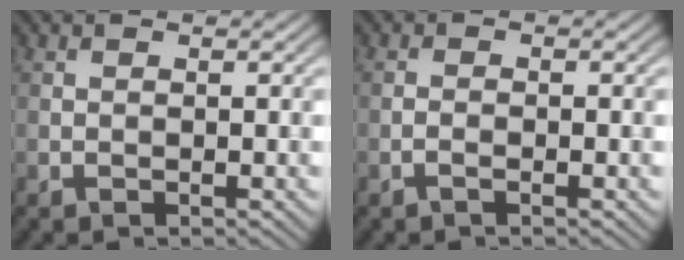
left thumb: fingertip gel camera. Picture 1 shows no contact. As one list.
[{"total": 1.0, "force": [-0.6, 0.2, 0.8], "torque": [-0.015, 0.003, -0.013]}]